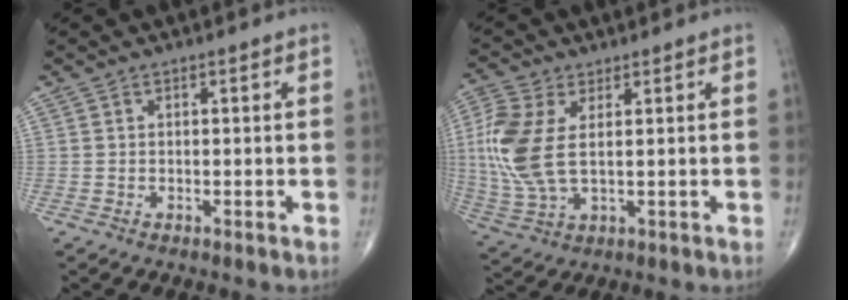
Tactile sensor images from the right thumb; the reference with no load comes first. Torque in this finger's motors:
{"motor_torque": [-0.57, 1.15, 1.21, 0.41, 0.17]}